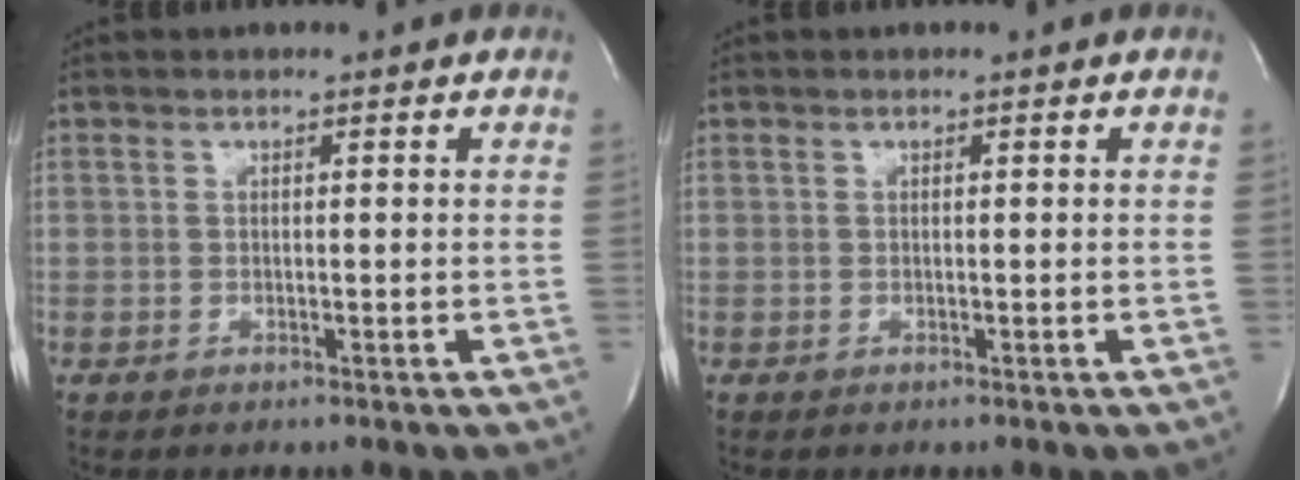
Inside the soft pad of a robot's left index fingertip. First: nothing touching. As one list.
[{"total": 0.0}]